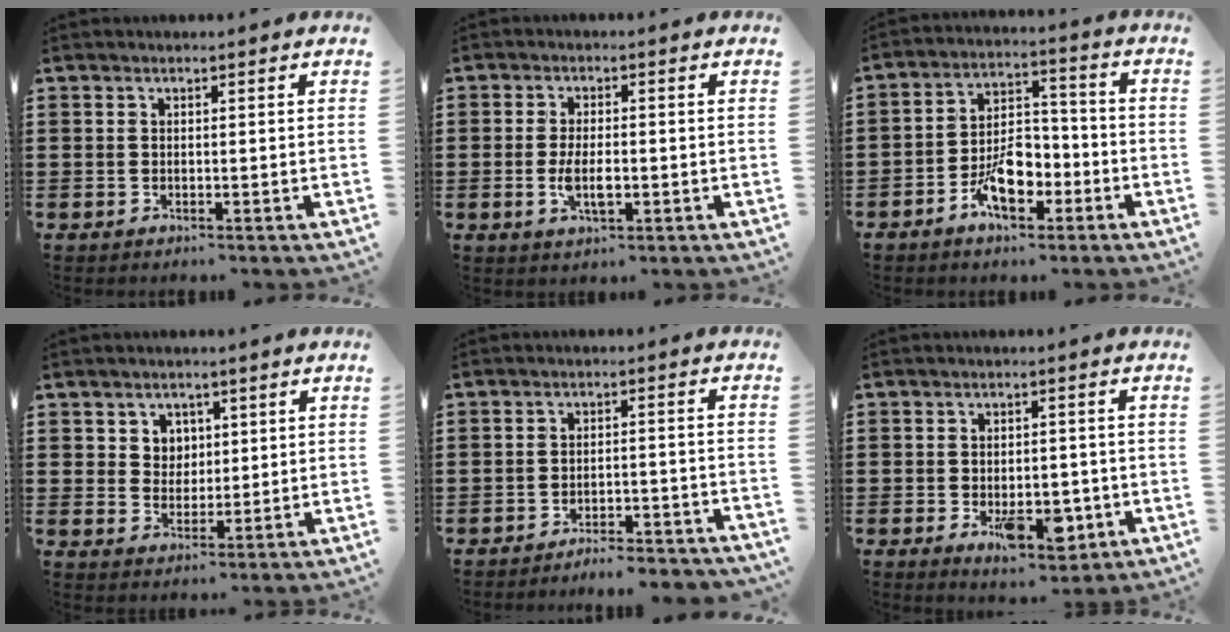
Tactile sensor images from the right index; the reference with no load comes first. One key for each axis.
{"total": 4.8, "fx": -1.0, "fy": 1.8, "fz": 4.3, "tx": -0.080, "ty": -0.005, "tz": -0.022}
{"total": 8.3, "fx": -4.1, "fy": 4.5, "fz": 5.6, "tx": -0.100, "ty": 0.011, "tz": -0.076}
{"total": 3.7, "fx": 1.7, "fy": 3.3, "fz": 0.6, "tx": -0.019, "ty": 0.010, "tz": 0.028}
{"total": 3.8, "fx": -3.8, "fy": -0.2, "fz": 0.6, "tx": -0.014, "ty": -0.001, "tz": -0.080}
{"total": 8.0, "fx": -2.7, "fy": 4.2, "fz": 6.2, "tx": -0.079, "ty": -0.002, "tz": -0.043}